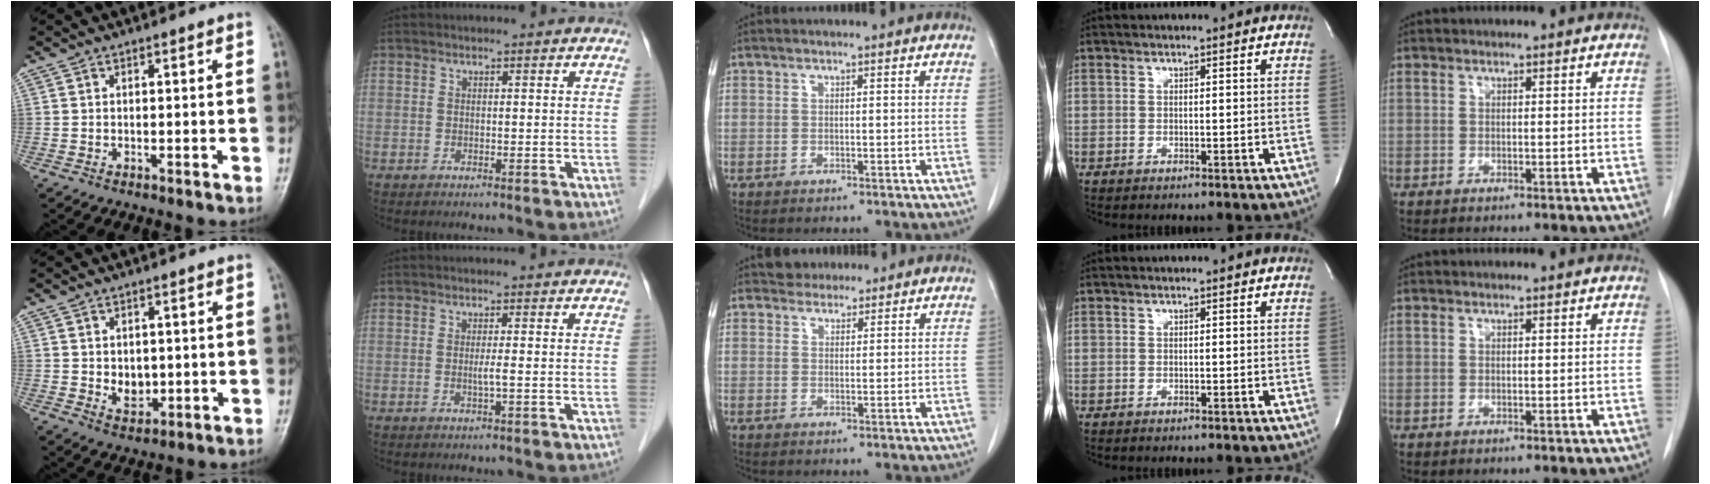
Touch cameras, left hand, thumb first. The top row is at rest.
{"thumb": {"total": 4.4, "force": [0.1, 3.4, 2.8], "torque": [-0.025, -0.007, 0.012]}, "index": {"total": 1.2, "force": [-0.2, -0.4, 1.2], "torque": [-0.020, -0.002, -0.006]}, "middle": {"total": 2.8, "force": [2.4, 1.3, -0.1], "torque": [0.002, 0.012, 0.038]}}